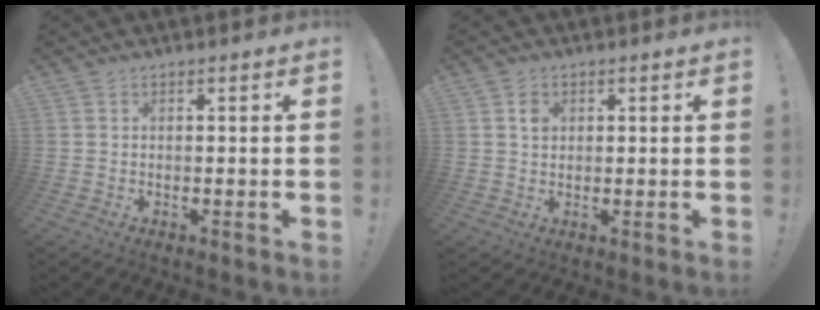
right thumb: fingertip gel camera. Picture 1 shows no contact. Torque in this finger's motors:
{"motor_torque": [-0.04, 0.08, 0.22, -0.26, 0.00]}